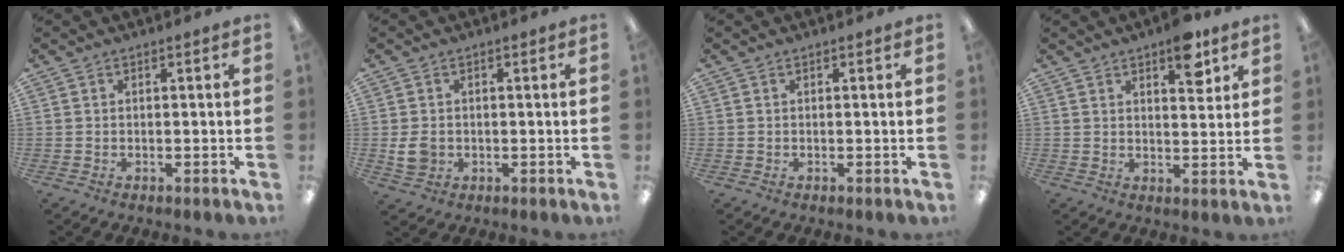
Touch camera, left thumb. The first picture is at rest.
{"total": 4.4, "force": [-0.2, 3.7, 2.4], "torque": [-0.032, -0.001, -0.003]}
{"total": 0.0}
{"total": 7.6, "force": [4.8, 3.3, 4.8], "torque": [-0.041, -0.030, 0.074]}